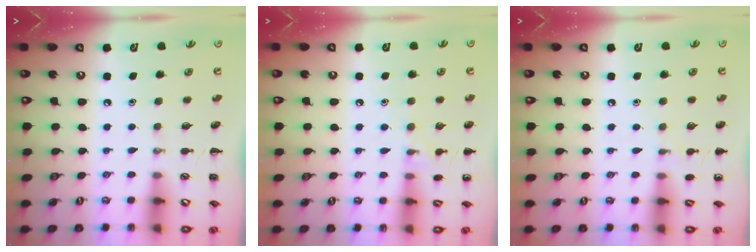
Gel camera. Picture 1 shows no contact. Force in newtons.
{"total": 7.4, "press": 7.2, "slide": 1.6}
{"total": 4.8, "press": 4.6, "slide": 1.6}